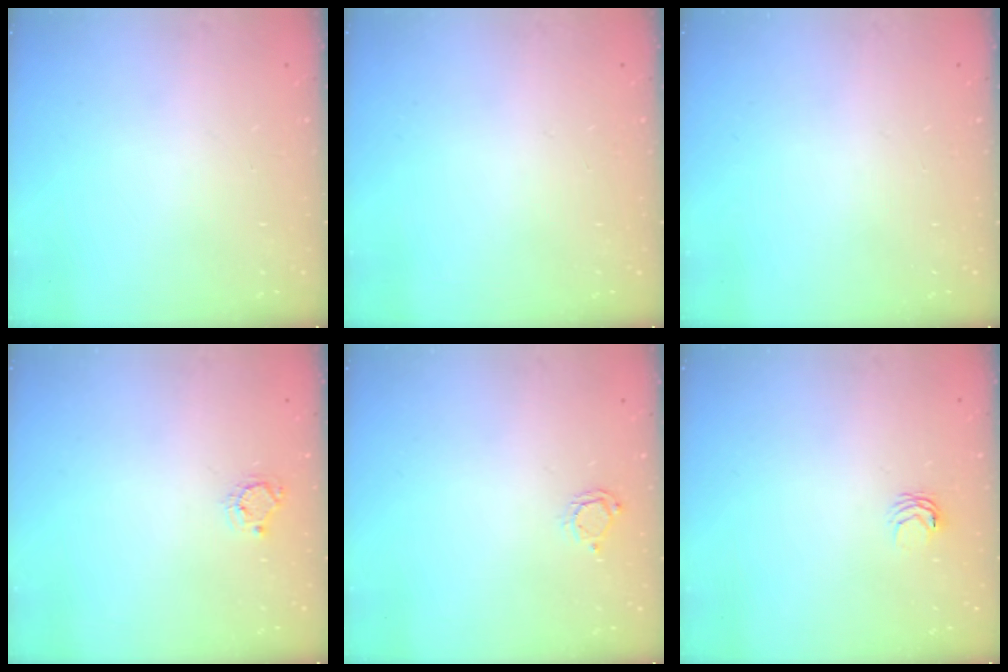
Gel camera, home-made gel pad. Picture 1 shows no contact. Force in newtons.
{"total": 0.0}
{"total": 0.0}
{"total": 4.9, "press": 4.9, "slide": 0.4}
{"total": 3.8, "press": 3.7, "slide": 0.6}
{"total": 3.1, "press": 3.1, "slide": 0.3}